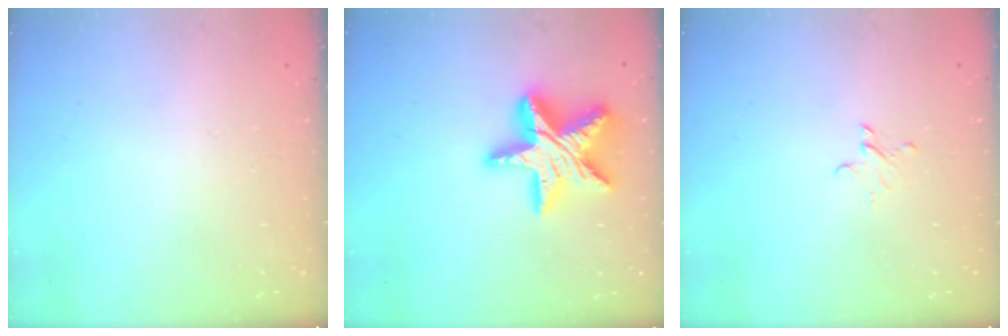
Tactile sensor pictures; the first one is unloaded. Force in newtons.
{"total": 22.8, "press": 22.7, "slide": 2.0}
{"total": 2.6, "press": 2.6, "slide": 0.2}